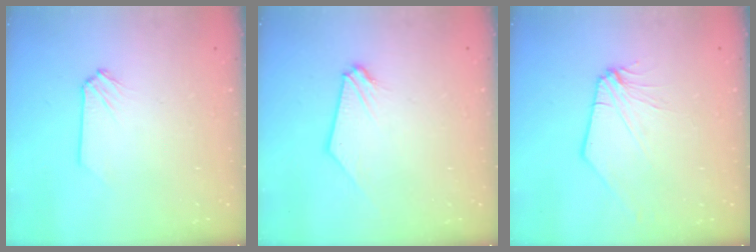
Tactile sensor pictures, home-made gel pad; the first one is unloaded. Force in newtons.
{"total": 0.7, "press": 0.6, "slide": 0.2}
{"total": 0.0}